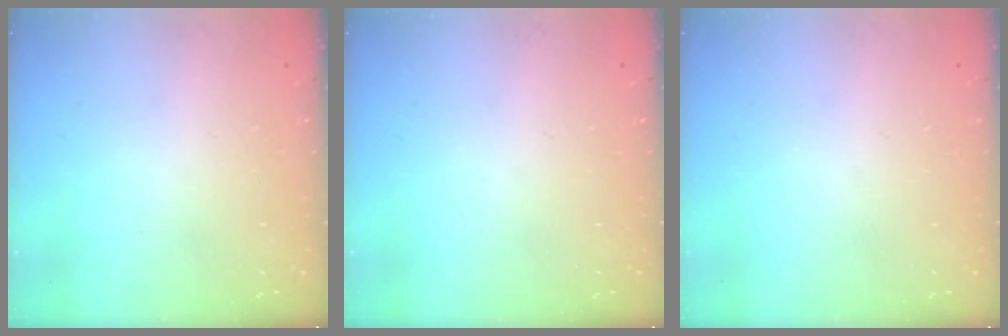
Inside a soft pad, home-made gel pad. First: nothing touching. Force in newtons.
{"total": 0.0}
{"total": 0.0}